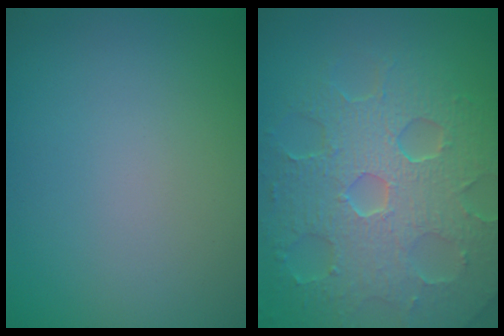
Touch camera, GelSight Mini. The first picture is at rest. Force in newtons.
{"total": 8.7, "press": 5.9, "slide": 6.5}